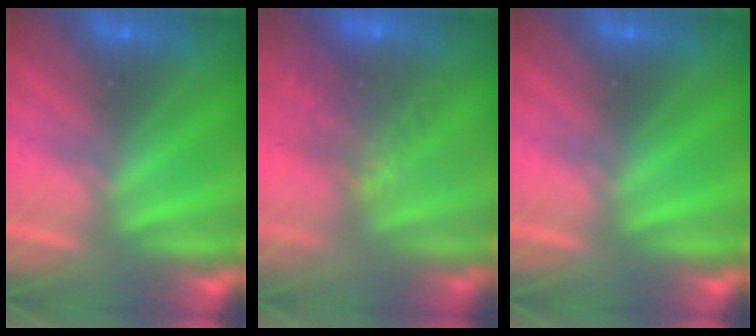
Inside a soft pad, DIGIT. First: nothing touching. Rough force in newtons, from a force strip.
{"total": 7.7}
{"total": 0.0}